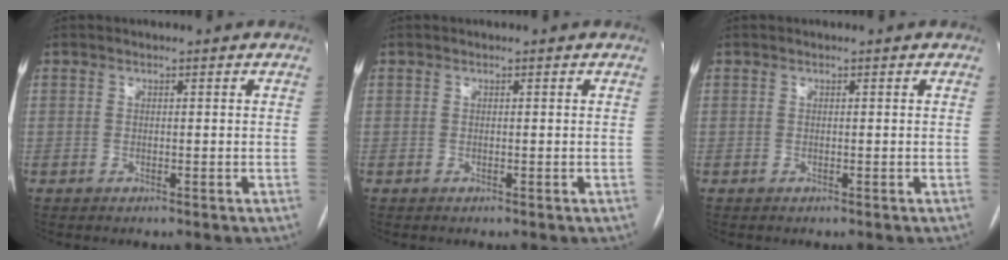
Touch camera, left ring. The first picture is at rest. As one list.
[{"total": 0.0}, {"total": 0.0}]